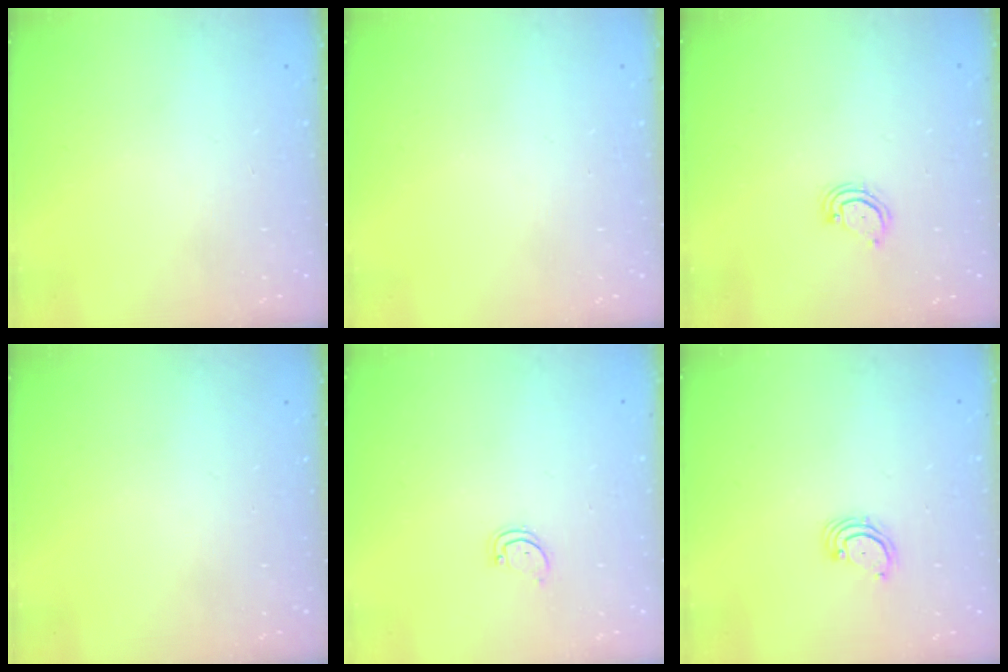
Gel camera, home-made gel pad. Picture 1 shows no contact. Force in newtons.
{"total": 0.0}
{"total": 3.8, "press": 3.8, "slide": 0.5}
{"total": 0.0}
{"total": 2.3, "press": 2.3, "slide": 0.1}
{"total": 2.6, "press": 2.6, "slide": 0.3}